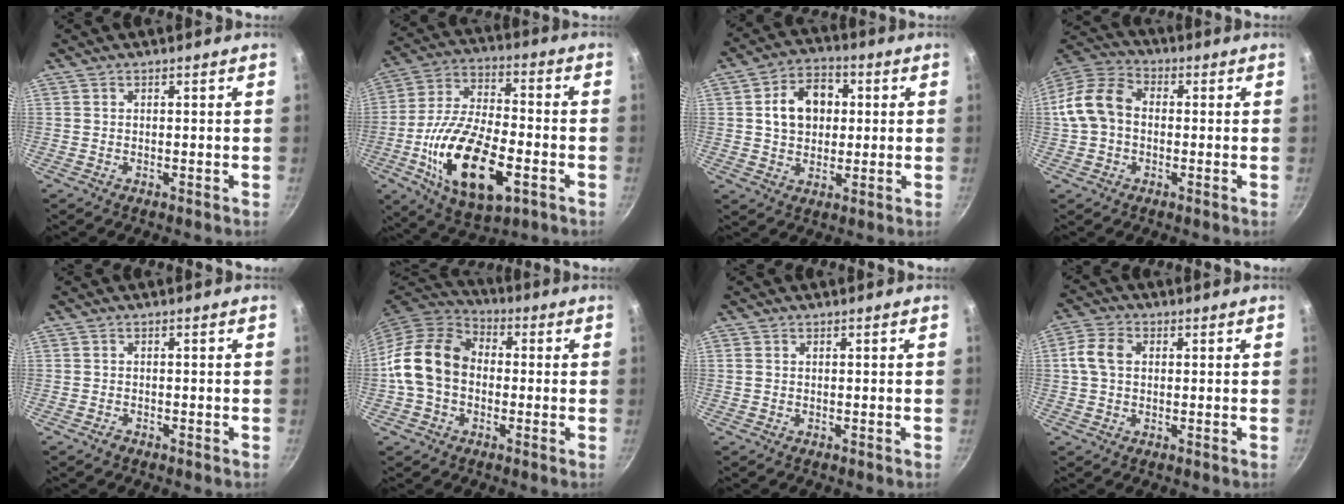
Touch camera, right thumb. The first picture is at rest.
{"total": 21.5, "force": [-6.7, 10.2, 17.7], "torque": [-0.317, 0.020, -0.117]}
{"total": 10.7, "force": [1.7, 8.1, 6.7], "torque": [-0.079, 0.016, 0.021]}
{"total": 11.2, "force": [-0.3, 8.4, 7.4], "torque": [-0.122, 0.035, -0.023]}
{"total": 1.0, "force": [-0.8, 0.6, 0.3], "torque": [-0.010, 0.007, -0.014]}
{"total": 14.6, "force": [-0.8, 11.1, 9.5], "torque": [-0.152, 0.034, -0.031]}
{"total": 0.7, "force": [0.2, 0.6, 0.3], "torque": [-0.007, 0.003, 0.002]}
{"total": 5.8, "force": [0.8, 4.2, 3.9], "torque": [-0.072, 0.015, 0.005]}